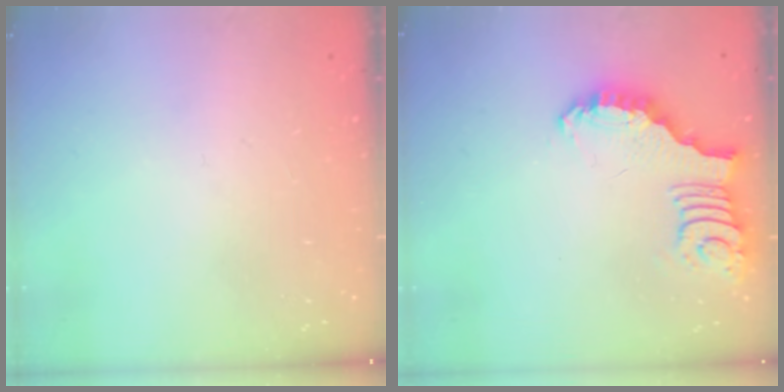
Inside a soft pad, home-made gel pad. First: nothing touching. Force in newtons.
{"total": 2.7, "press": 2.7, "slide": 0.1}